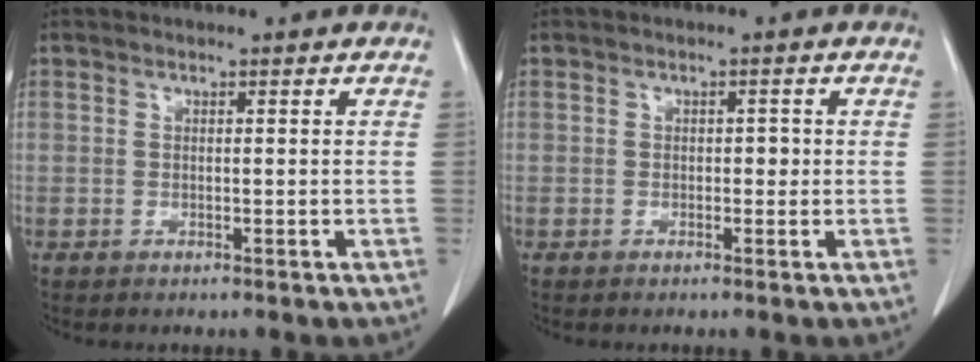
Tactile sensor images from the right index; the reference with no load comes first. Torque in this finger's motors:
{"motor_torque": [0.04, -0.02, 0.00, 0.01]}